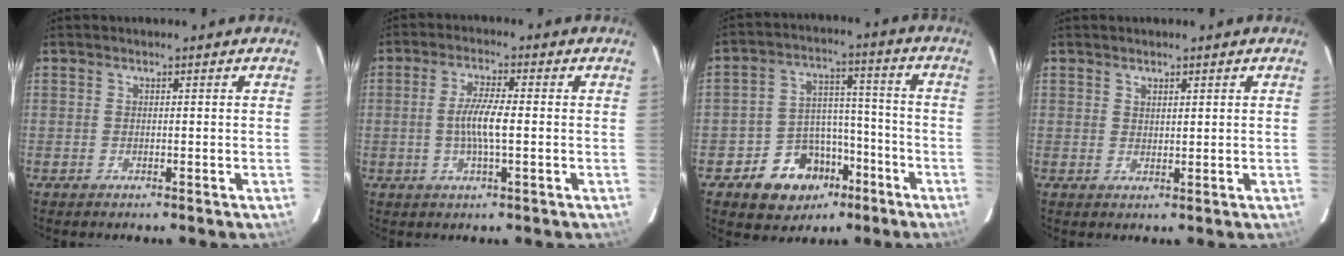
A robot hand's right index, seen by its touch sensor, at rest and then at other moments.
{"total": 5.9, "force": [-0.6, 0.9, 5.8], "torque": [-0.109, 0.001, -0.011]}
{"total": 12.1, "force": [-6.6, 9.1, 4.3], "torque": [-0.087, 0.038, -0.087]}
{"total": 1.5, "force": [1.1, 0.7, 0.6], "torque": [-0.007, 0.002, 0.021]}